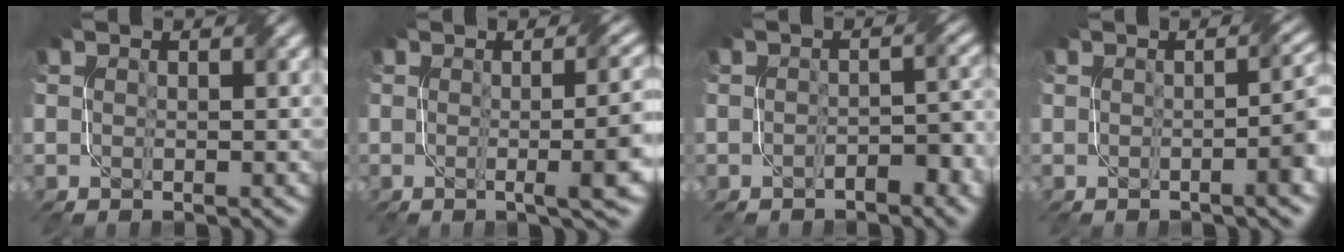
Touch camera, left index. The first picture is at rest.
{"total": 7.1, "force": [-0.4, 2.1, 6.8], "torque": [-0.063, 0.003, -0.004]}
{"total": 2.5, "force": [-1.5, 0.9, 1.9], "torque": [-0.031, 0.005, -0.021]}
{"total": 4.2, "force": [-0.7, 1.1, 4.0], "torque": [-0.035, 0.008, -0.012]}